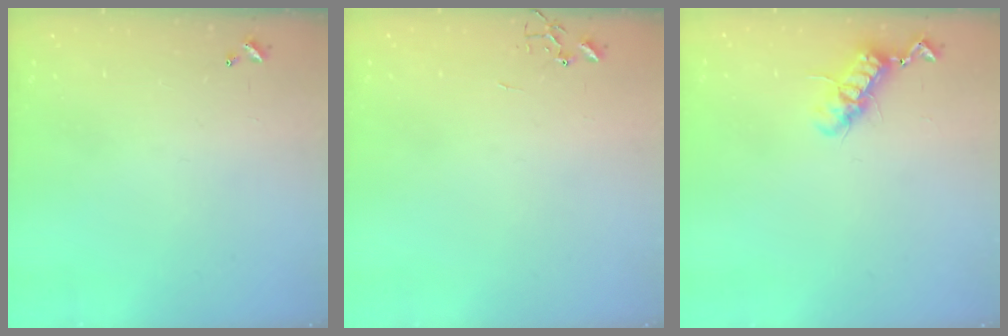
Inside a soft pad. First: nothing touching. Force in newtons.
{"total": 0.0}
{"total": 11.3, "press": 11.2, "slide": 1.2}